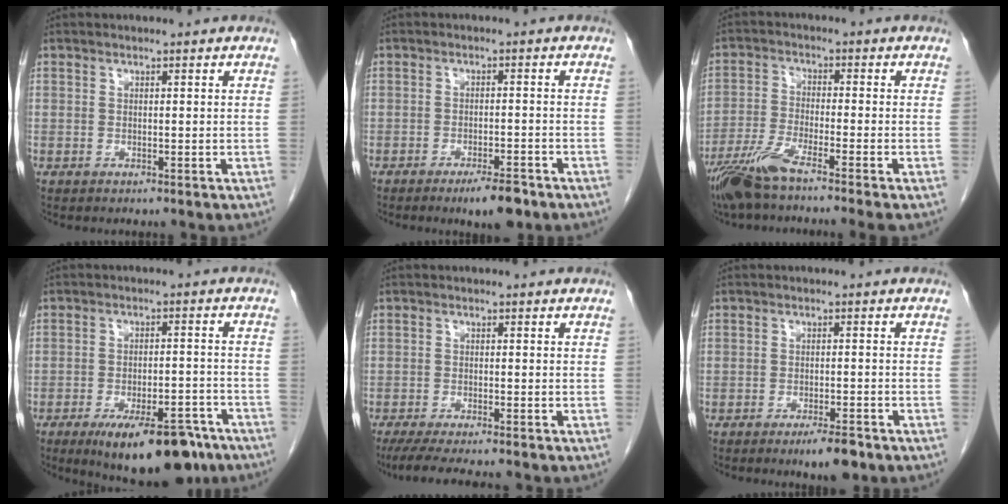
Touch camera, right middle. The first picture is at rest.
{"total": 4.9, "force": [-3.4, 1.0, 3.4], "torque": [-0.053, -0.004, -0.048]}
{"total": 8.2, "force": [-6.2, -0.7, 5.4], "torque": [-0.104, -0.028, -0.119]}
{"total": 14.0, "force": [-9.6, 3.7, 9.5], "torque": [-0.122, -0.010, -0.145]}
{"total": 8.0, "force": [-6.8, 0.6, 4.2], "torque": [-0.062, -0.019, -0.108]}
{"total": 4.2, "force": [-2.9, 0.8, 3.0], "torque": [-0.047, -0.004, -0.041]}